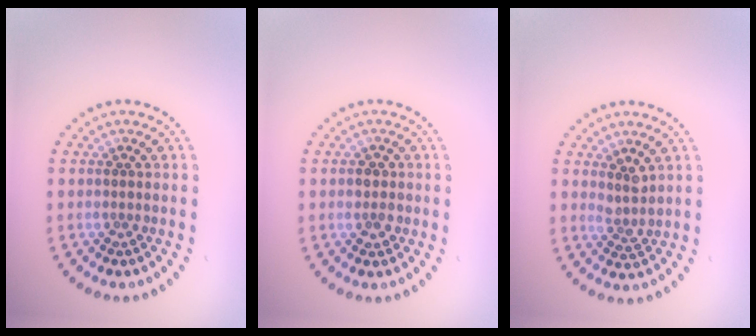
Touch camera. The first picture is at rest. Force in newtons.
{"total": 1.5, "press": 1.5, "slide": 0.4}
{"total": 1.8, "press": 1.3, "slide": 1.3}